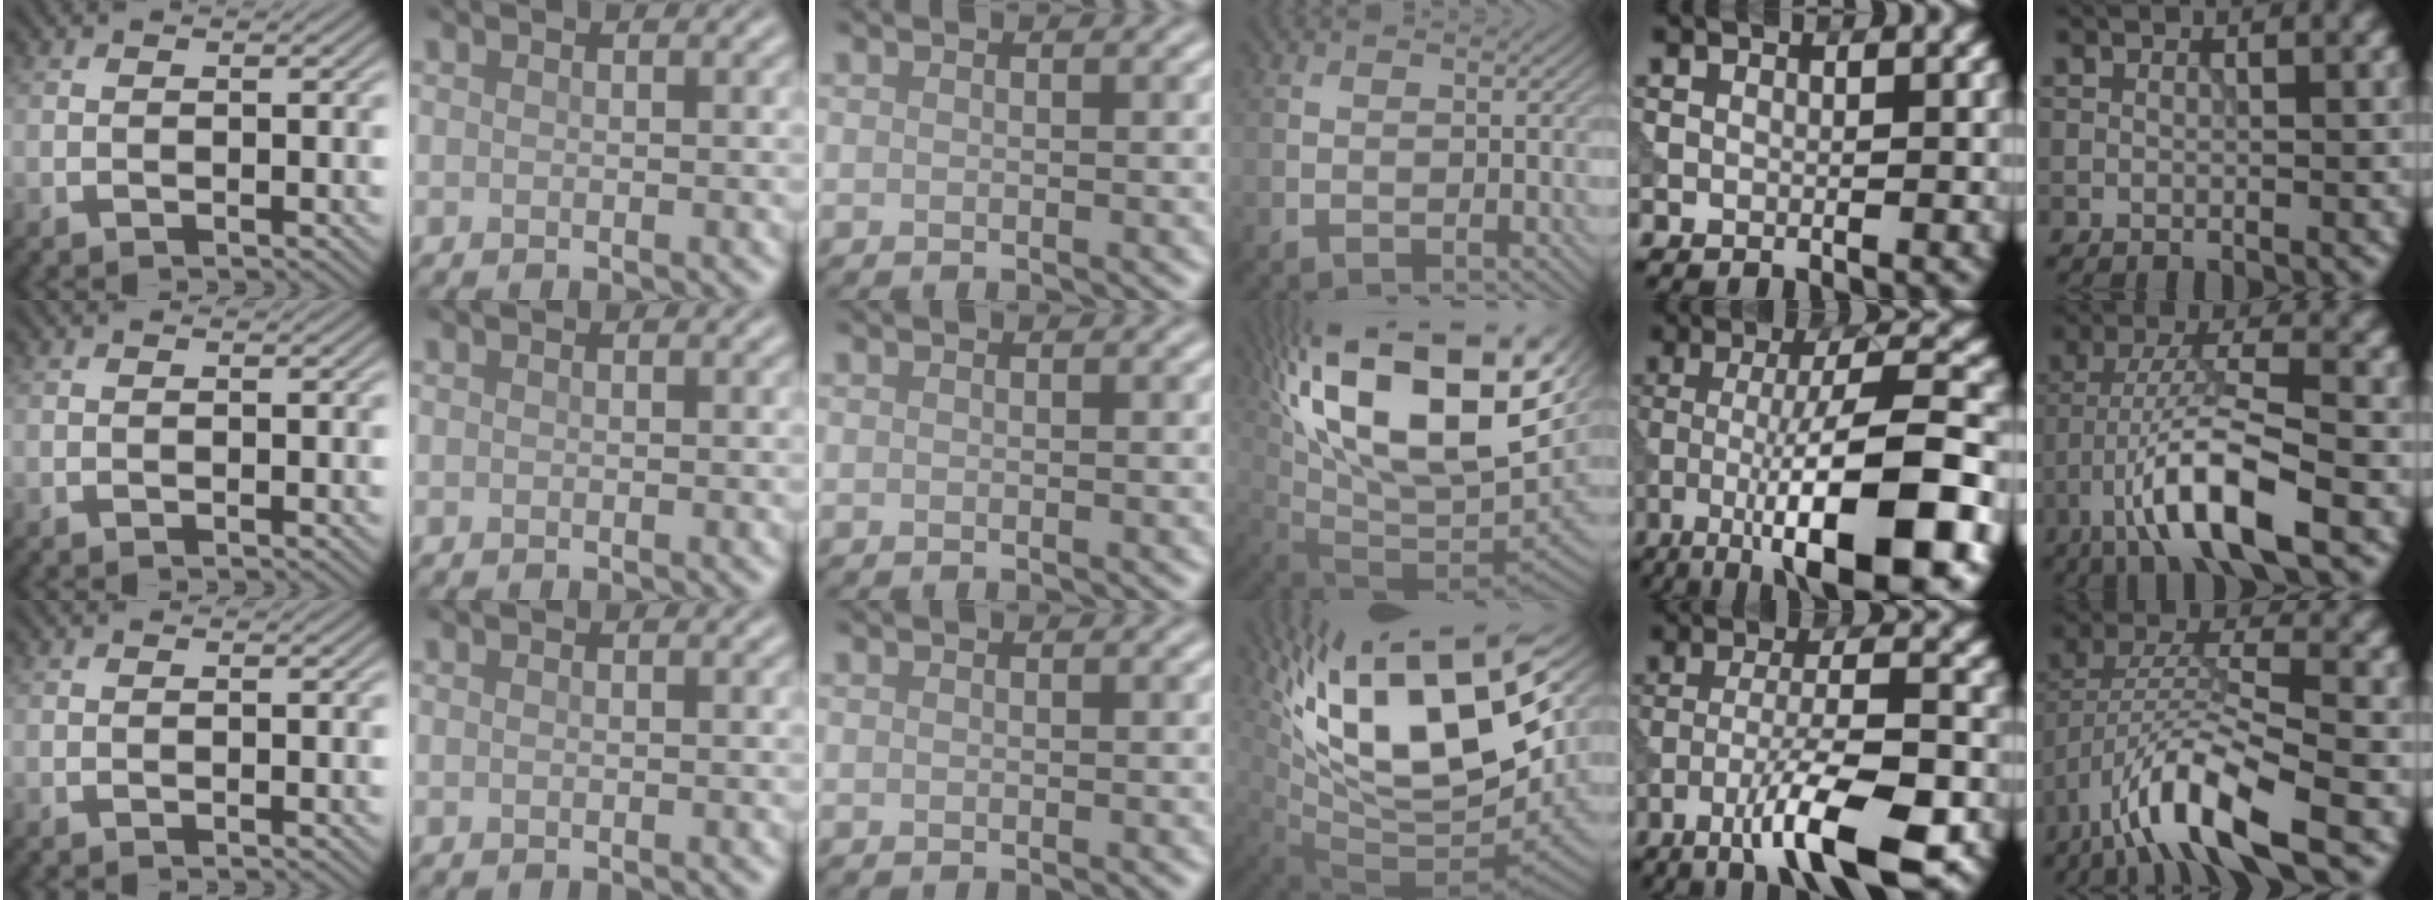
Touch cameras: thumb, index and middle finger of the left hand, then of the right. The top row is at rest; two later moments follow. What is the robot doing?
{"motion": "dispense", "object": "syringe"}